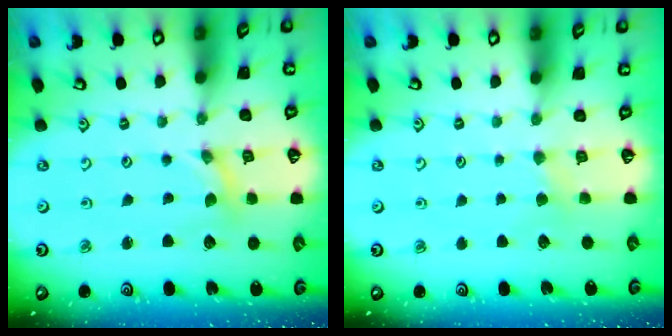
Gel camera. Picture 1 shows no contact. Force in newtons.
{"total": 2.2, "press": 2.2, "slide": 0.4}